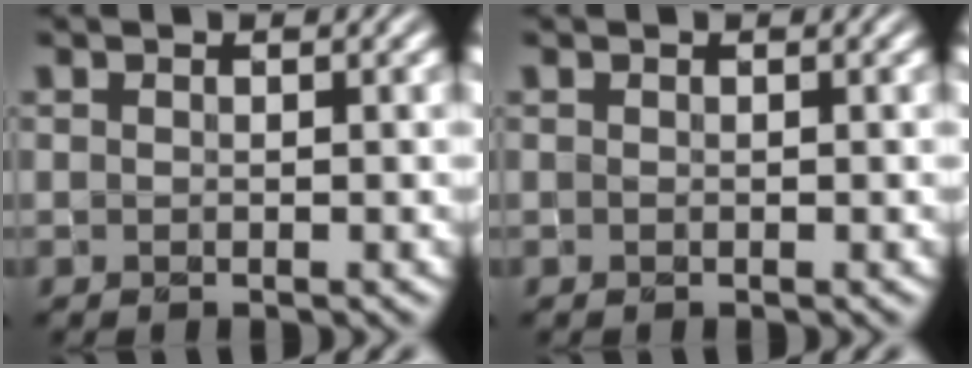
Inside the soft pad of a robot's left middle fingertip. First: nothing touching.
{"total": 0.0}